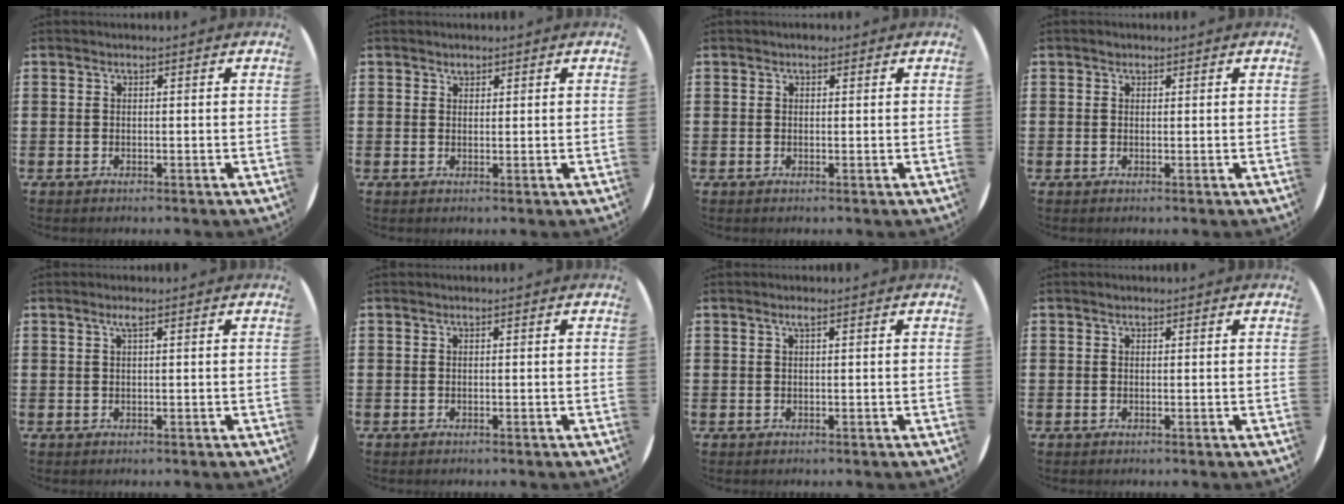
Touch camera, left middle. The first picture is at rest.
{"total": 1.0, "force": [0.9, 0.4, 0.0], "torque": [0.006, -0.001, 0.015]}
{"total": 0.6, "force": [0.5, 0.3, 0.0], "torque": [0.007, 0.000, 0.008]}
{"total": 0.6, "force": [0.4, 0.4, 0.0], "torque": [0.007, 0.000, 0.006]}
{"total": 1.1, "force": [0.5, 0.0, 1.0], "torque": [-0.019, 0.003, 0.008]}
{"total": 0.0}
{"total": 0.7, "force": [0.3, -0.1, 0.6], "torque": [-0.011, -0.001, 0.006]}
{"total": 0.0}